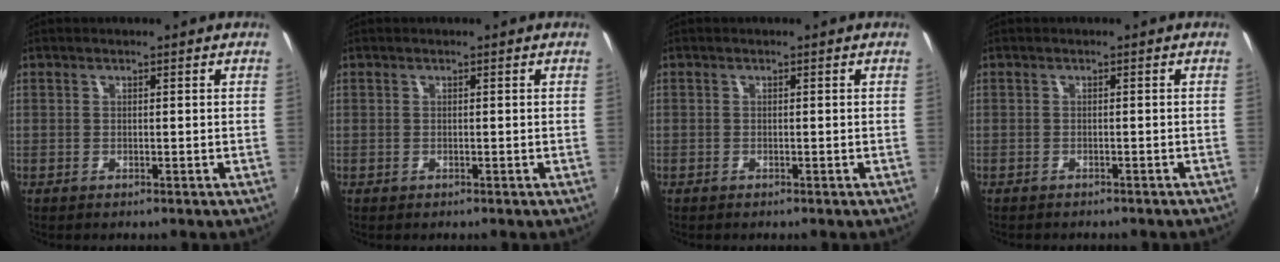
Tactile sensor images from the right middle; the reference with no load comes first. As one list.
[{"total": 0.0}, {"total": 0.6, "force": [-0.4, 0.4, 0.0], "torque": [-0.001, -0.001, -0.009]}, {"total": 2.4, "force": [-2.1, 0.6, 0.8], "torque": [-0.023, -0.011, -0.029]}]